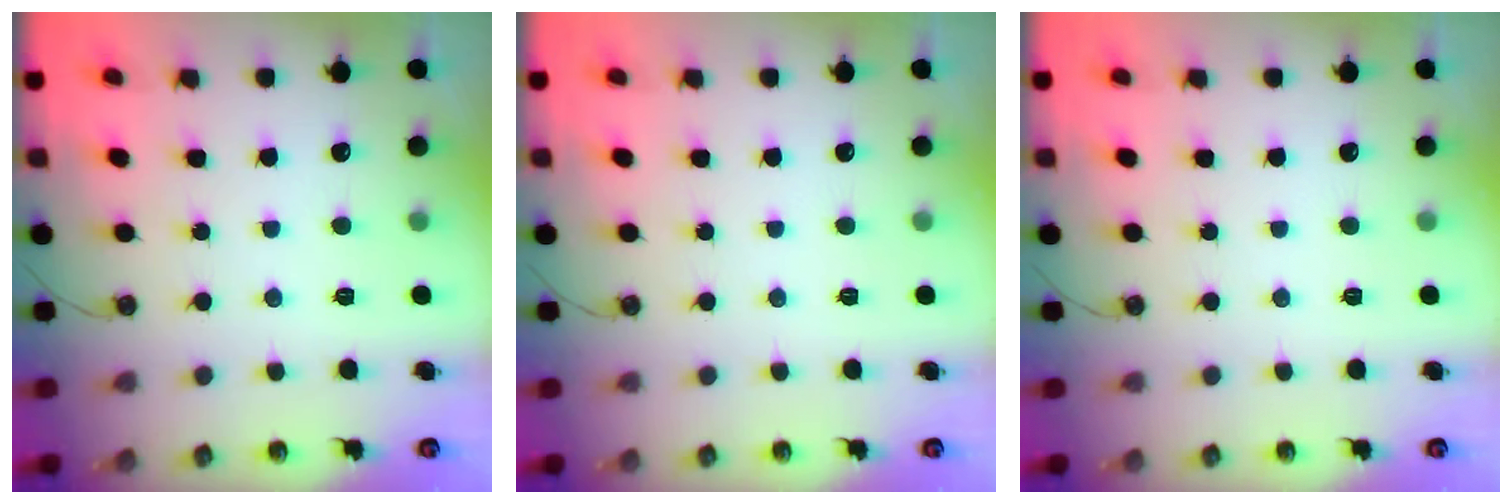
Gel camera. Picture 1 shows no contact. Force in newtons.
{"total": 0.0}
{"total": 0.0}